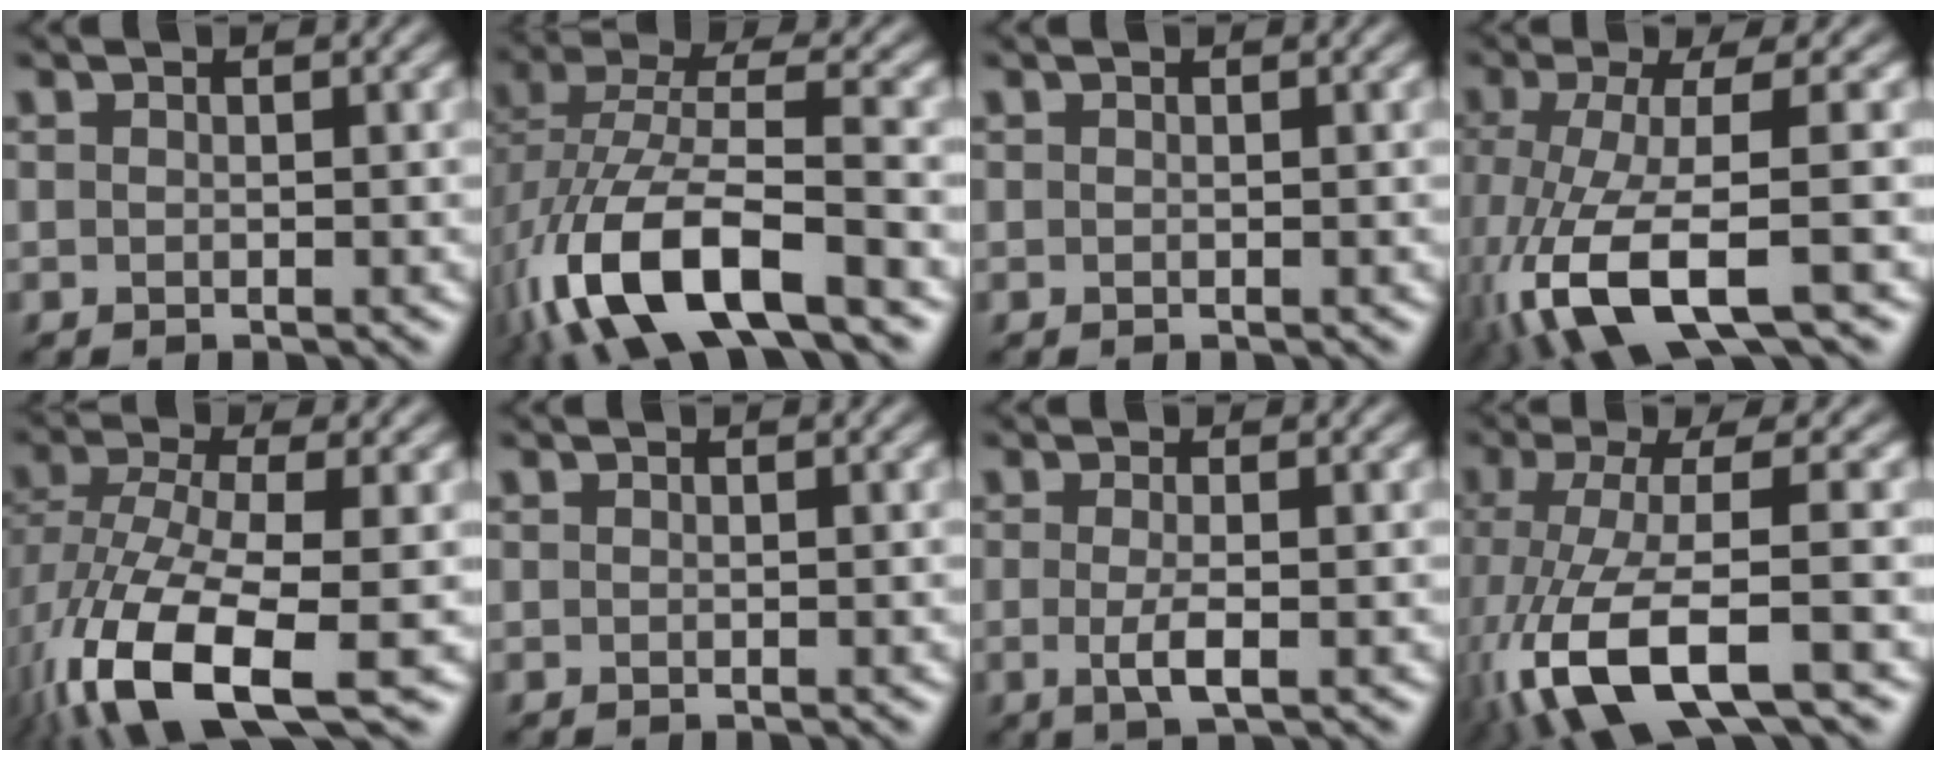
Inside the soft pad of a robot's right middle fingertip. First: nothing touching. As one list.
[{"total": 12.2, "force": [-5.5, 4.8, 9.7], "torque": [-0.201, -0.001, -0.107]}, {"total": 0.0}, {"total": 10.1, "force": [-3.8, 3.1, 8.8], "torque": [-0.184, -0.013, -0.072]}, {"total": 12.0, "force": [-5.0, 4.8, 9.8], "torque": [-0.210, -0.019, -0.089]}, {"total": 0.0}, {"total": 2.5, "force": [-0.4, 0.6, 2.4], "torque": [-0.047, -0.008, -0.007]}, {"total": 10.5, "force": [-4.0, 3.4, 9.1], "torque": [-0.196, -0.010, -0.074]}]